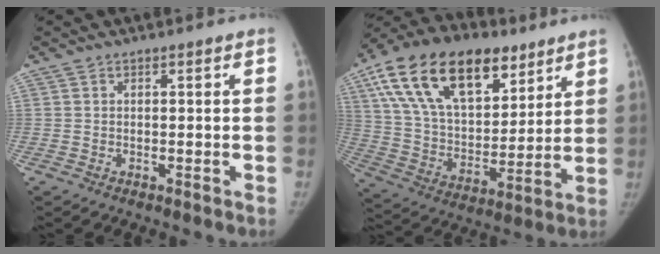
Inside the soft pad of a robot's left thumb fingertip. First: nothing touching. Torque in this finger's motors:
{"motor_torque": [1.46, 1.12, 2.29, -0.48, 0.75]}